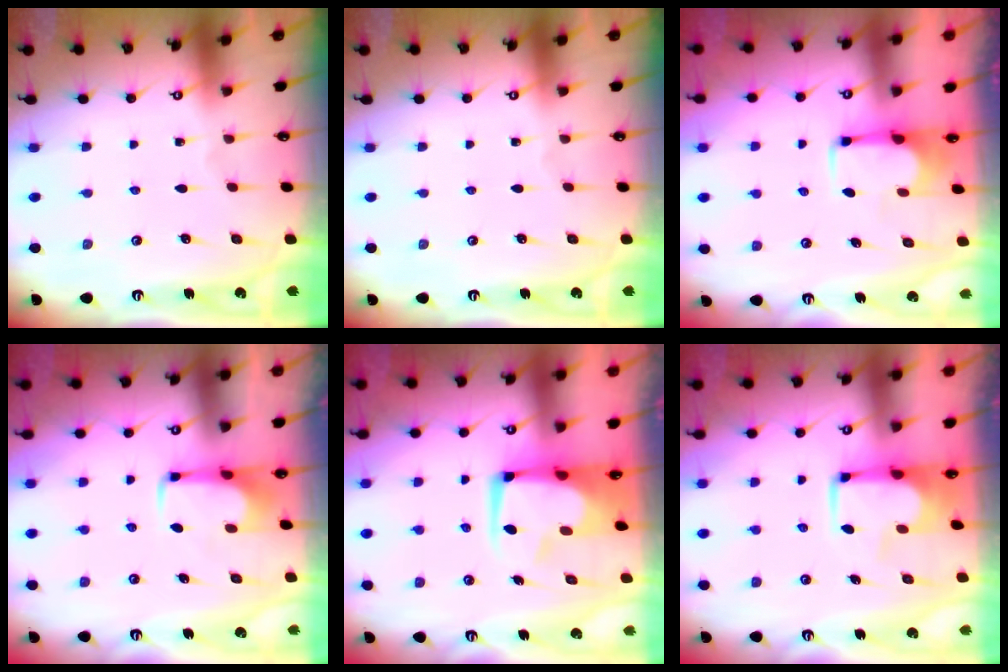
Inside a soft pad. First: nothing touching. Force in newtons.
{"total": 0.0}
{"total": 1.7, "press": 1.6, "slide": 0.7}
{"total": 1.7, "press": 1.6, "slide": 0.4}
{"total": 5.3, "press": 5.2, "slide": 1.0}
{"total": 2.2, "press": 2.1, "slide": 0.5}